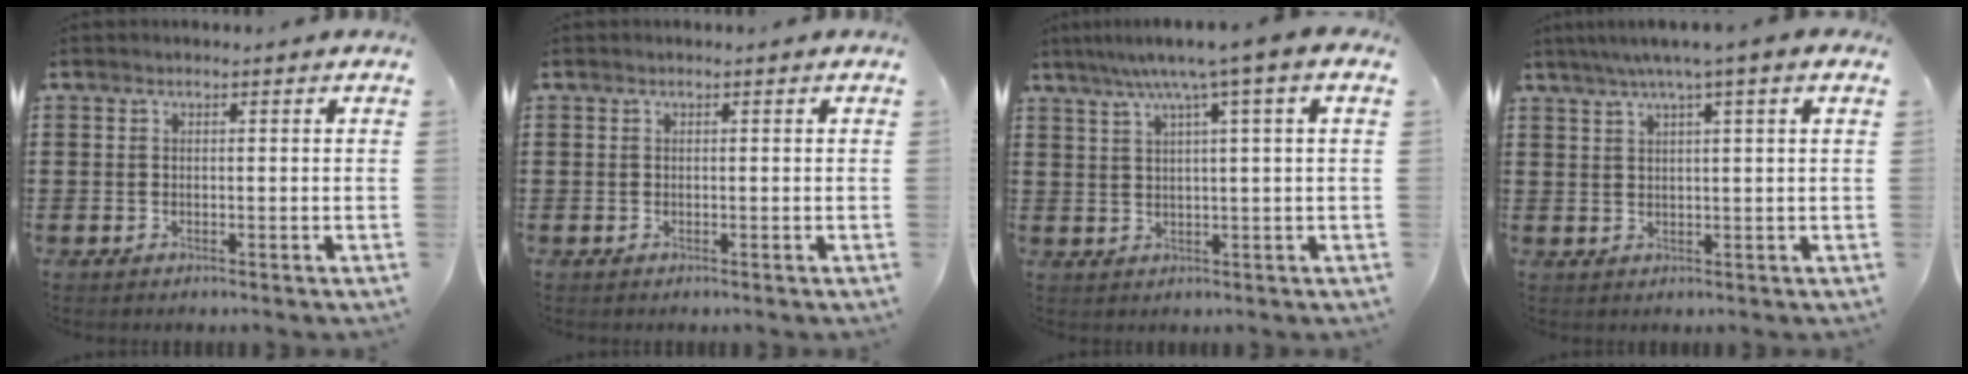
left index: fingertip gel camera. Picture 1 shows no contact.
{"total": 0.0}
{"total": 5.5, "force": [2.7, -0.5, 4.7], "torque": [-0.102, -0.003, 0.039]}
{"total": 3.7, "force": [2.2, -0.4, 2.9], "torque": [-0.061, 0.002, 0.036]}